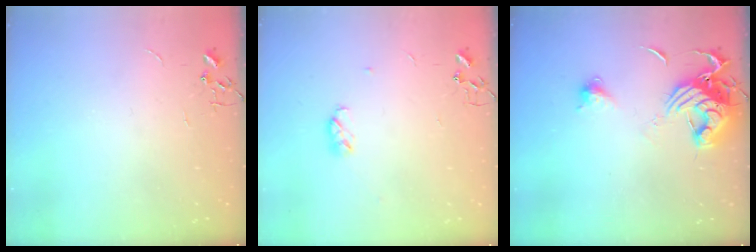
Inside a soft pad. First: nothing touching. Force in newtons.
{"total": 5.2, "press": 5.1, "slide": 0.7}
{"total": 12.6, "press": 12.5, "slide": 1.4}